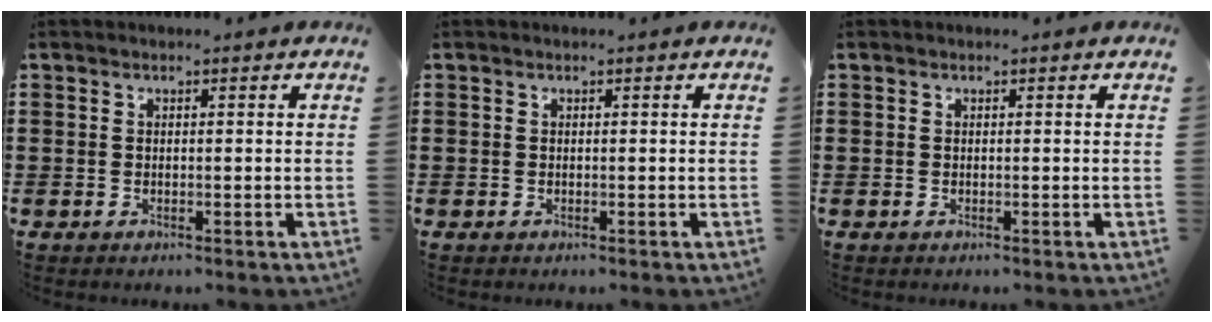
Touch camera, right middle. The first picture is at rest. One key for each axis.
{"total": 0.0}
{"total": 0.0}